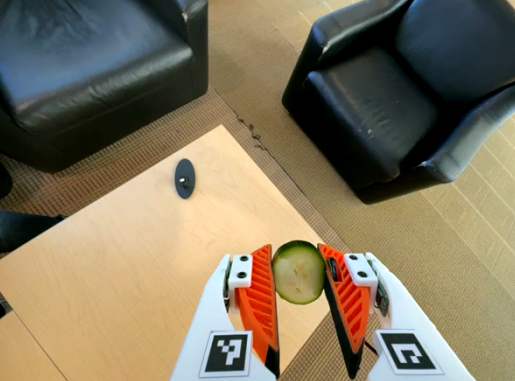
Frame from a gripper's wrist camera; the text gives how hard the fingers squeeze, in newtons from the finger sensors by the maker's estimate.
{"total": 9.5, "left": 9.6, "right": 9.5}